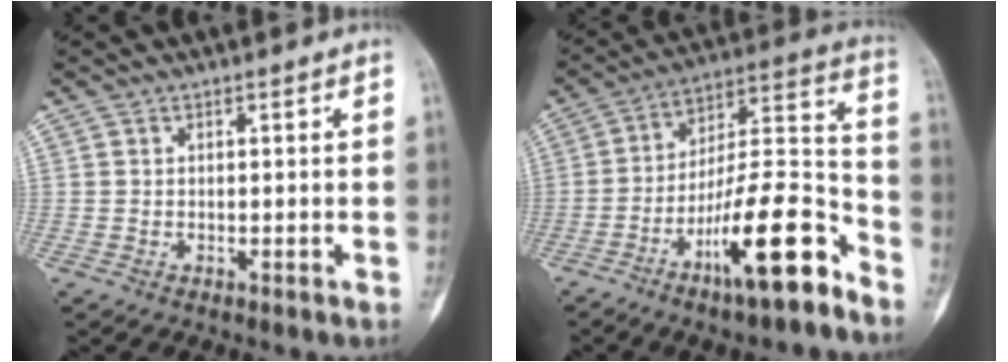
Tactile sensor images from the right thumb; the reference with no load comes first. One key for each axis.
{"total": 18.4, "fx": -10.7, "fy": 4.3, "fz": 14.4, "tx": -0.236, "ty": 0.084, "tz": -0.179}